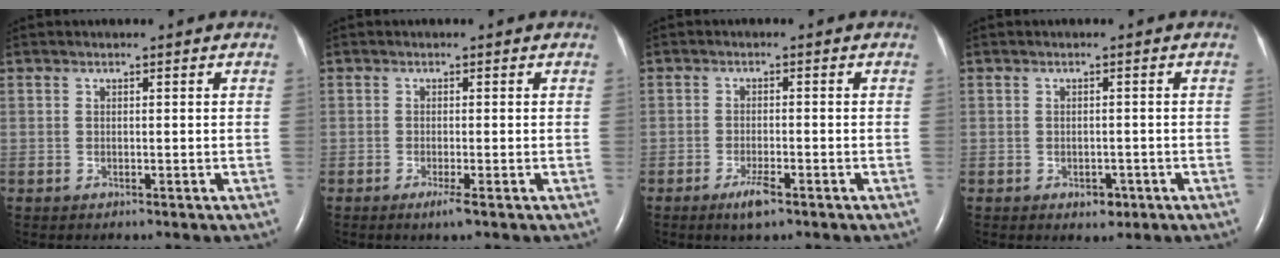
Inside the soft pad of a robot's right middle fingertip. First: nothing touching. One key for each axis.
{"total": 1.6, "fx": -0.9, "fy": -0.2, "fz": 1.3, "tx": -0.026, "ty": -0.005, "tz": -0.018}
{"total": 3.1, "fx": -2.0, "fy": 0.5, "fz": 2.3, "tx": -0.050, "ty": -0.004, "tz": -0.036}
{"total": 2.0, "fx": -1.0, "fy": 1.3, "fz": 1.1, "tx": -0.014, "ty": 0.002, "tz": -0.006}